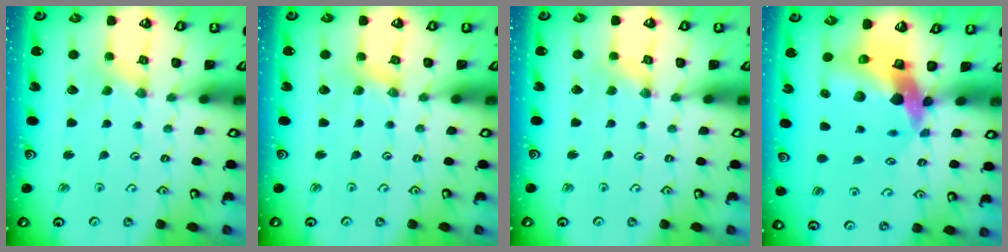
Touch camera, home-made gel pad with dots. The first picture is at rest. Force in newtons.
{"total": 1.3, "press": 1.2, "slide": 0.2}
{"total": 0.7, "press": 0.7, "slide": 0.2}
{"total": 14.0, "press": 13.8, "slide": 2.1}